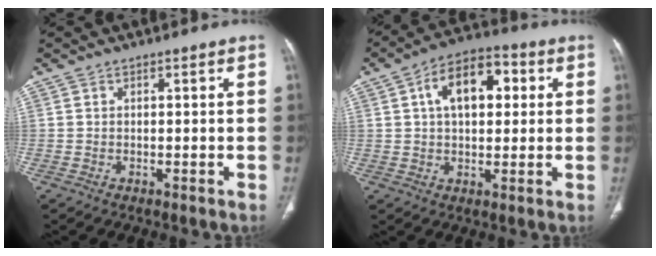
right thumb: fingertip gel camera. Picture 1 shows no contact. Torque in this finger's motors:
{"motor_torque": [-0.29, 2.09, 0.99, 0.09, 0.10]}